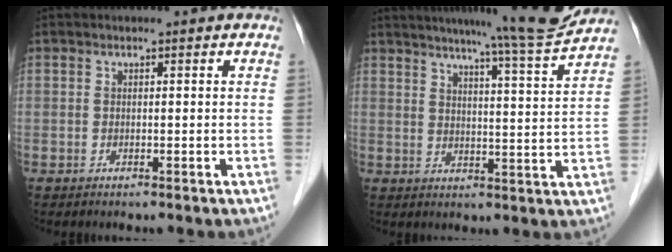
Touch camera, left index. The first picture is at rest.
{"total": 12.0, "force": [10.8, -1.7, 5.0], "torque": [-0.076, -0.027, 0.141]}